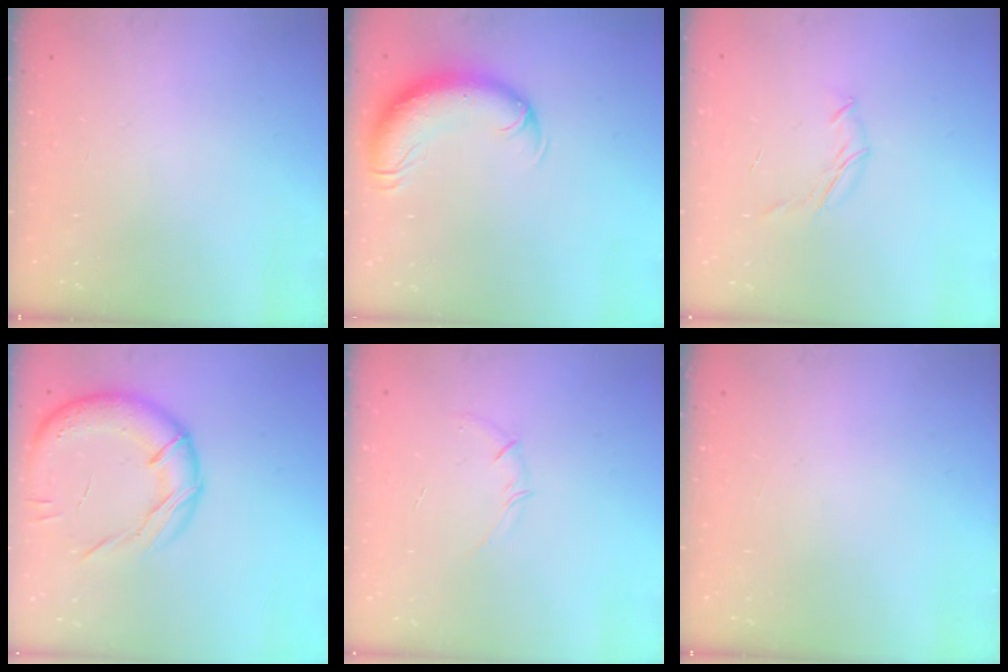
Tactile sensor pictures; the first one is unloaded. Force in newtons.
{"total": 10.6, "press": 10.3, "slide": 2.5}
{"total": 4.7, "press": 4.6, "slide": 0.9}
{"total": 17.7, "press": 17.4, "slide": 3.2}
{"total": 3.6, "press": 3.4, "slide": 1.2}
{"total": 0.0}